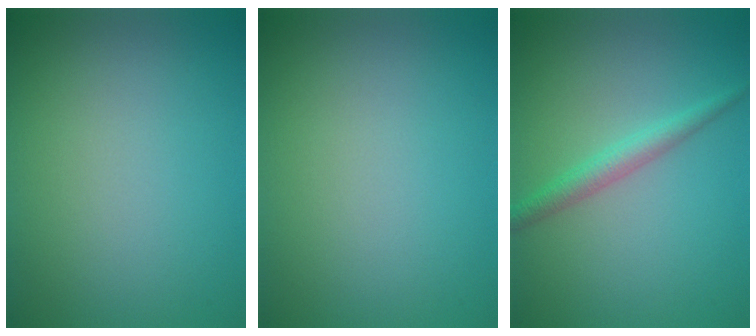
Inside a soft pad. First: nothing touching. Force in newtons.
{"total": 0.0}
{"total": 2.2, "press": 2.2, "slide": 0.0}